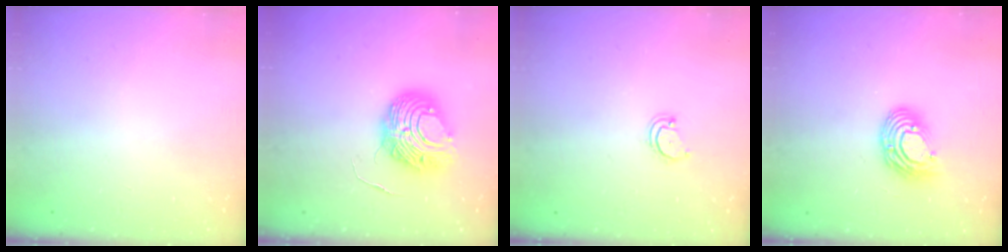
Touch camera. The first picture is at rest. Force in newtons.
{"total": 9.7, "press": 9.6, "slide": 1.1}
{"total": 3.2, "press": 3.2, "slide": 0.3}
{"total": 11.0, "press": 10.9, "slide": 1.1}